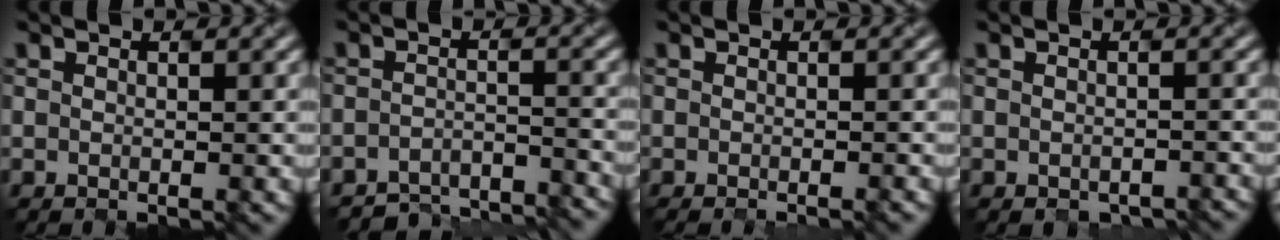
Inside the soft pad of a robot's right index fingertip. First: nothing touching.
{"total": 5.0, "force": [-5.0, 0.4, 0.0], "torque": [-0.002, -0.007, -0.071]}
{"total": 0.8, "force": [-0.2, 0.4, 0.6], "torque": [0.002, 0.003, -0.011]}
{"total": 1.4, "force": [-1.2, 0.6, 0.4], "torque": [-0.001, -0.010, -0.002]}